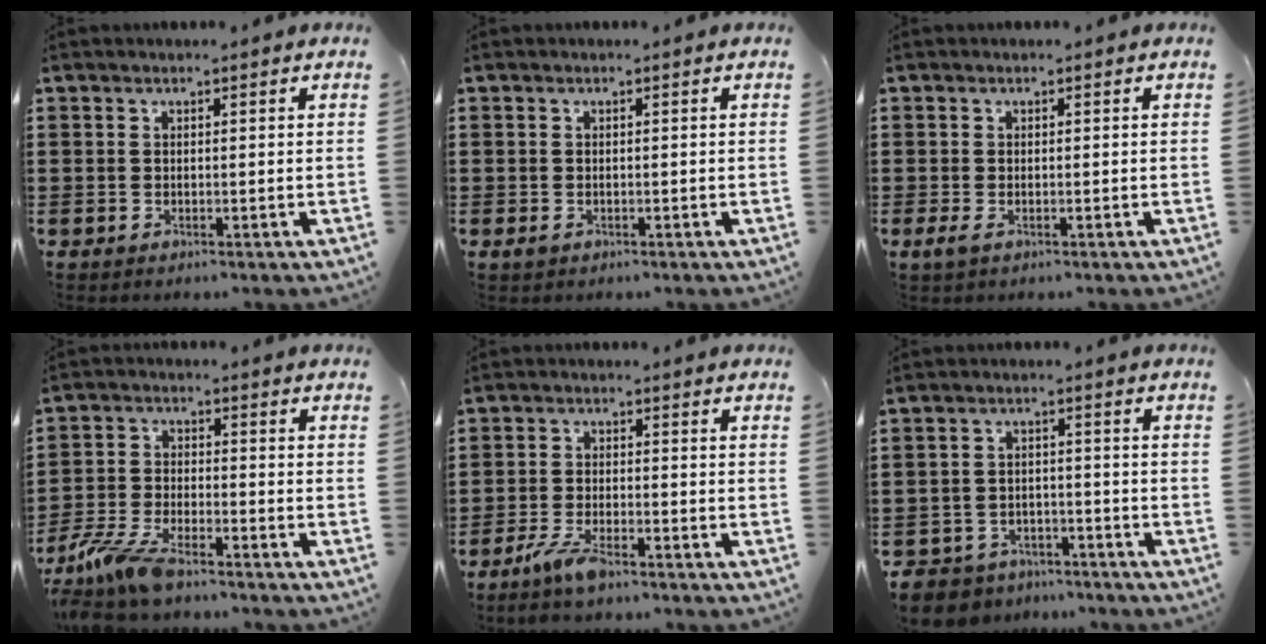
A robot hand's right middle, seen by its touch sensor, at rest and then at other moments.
{"total": 0.7, "force": [-0.3, 0.4, 0.4], "torque": [-0.010, -0.002, -0.006]}
{"total": 1.0, "force": [-0.3, 0.3, 0.9], "torque": [-0.025, -0.006, -0.007]}
{"total": 7.2, "force": [-6.1, 1.3, 3.6], "torque": [-0.095, -0.008, -0.121]}
{"total": 4.7, "force": [-3.4, 0.9, 3.1], "torque": [-0.079, -0.007, -0.069]}
{"total": 4.8, "force": [-4.7, 1.3, 0.1], "torque": [-0.018, 0.004, -0.101]}